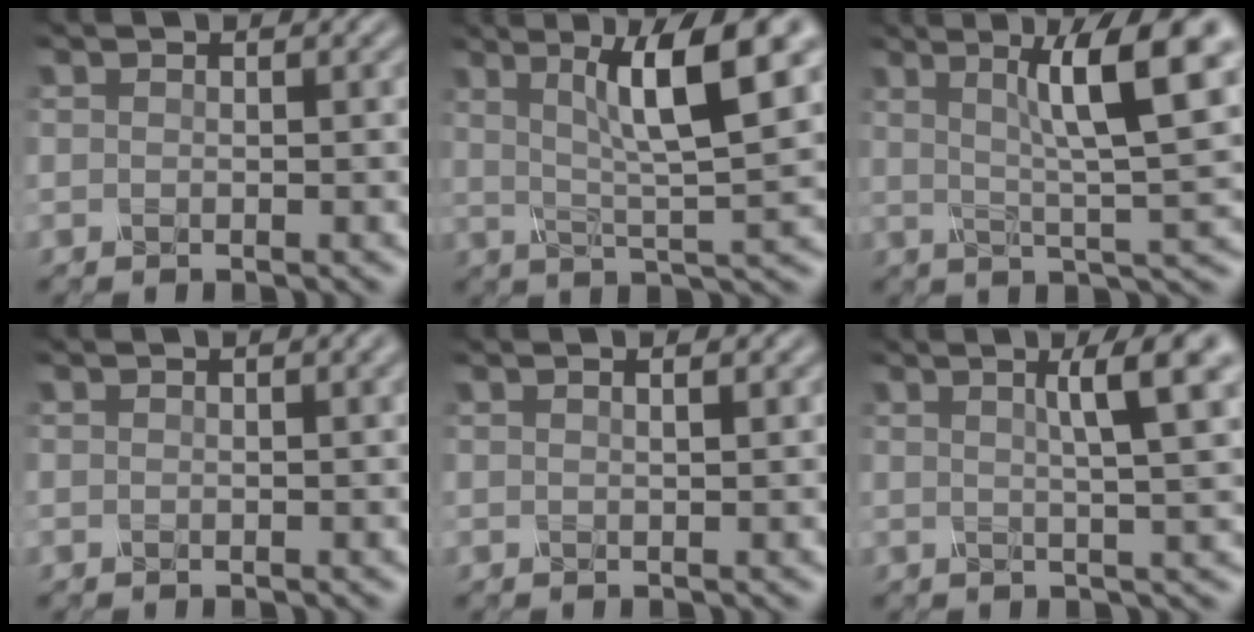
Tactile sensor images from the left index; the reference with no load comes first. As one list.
[{"total": 8.5, "force": [3.0, 1.3, 7.8], "torque": [-0.119, 0.005, 0.051]}, {"total": 8.9, "force": [3.1, 1.3, 8.3], "torque": [-0.119, 0.008, 0.051]}, {"total": 1.2, "force": [0.6, 0.2, 1.0], "torque": [-0.017, 0.003, 0.012]}, {"total": 0.8, "force": [0.5, 0.0, 0.6], "torque": [-0.007, 0.001, 0.000]}, {"total": 5.4, "force": [2.2, 0.8, 4.8], "torque": [-0.053, 0.013, 0.028]}]